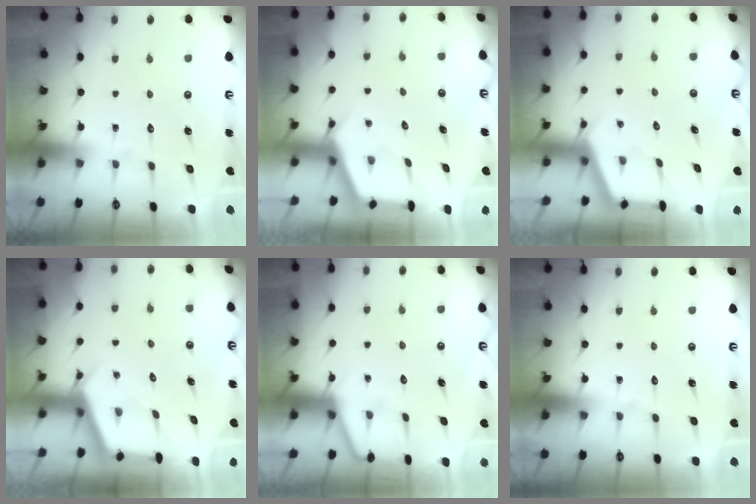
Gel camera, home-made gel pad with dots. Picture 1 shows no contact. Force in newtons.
{"total": 2.6, "press": 2.6, "slide": 0.3}
{"total": 2.6, "press": 2.6, "slide": 0.3}
{"total": 2.9, "press": 2.9, "slide": 0.3}
{"total": 2.7, "press": 2.6, "slide": 0.4}
{"total": 0.0}